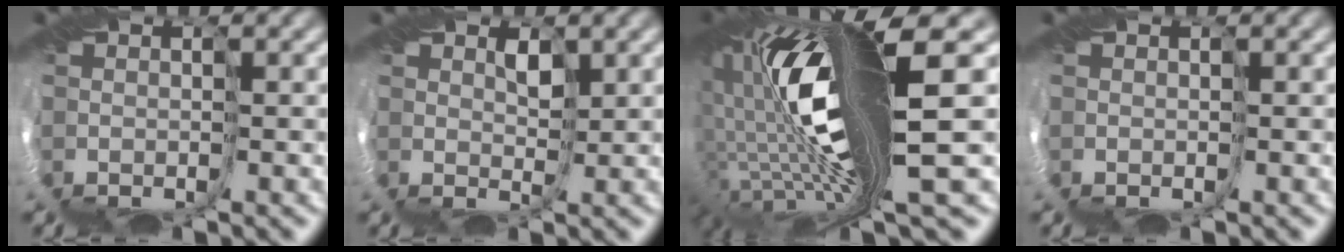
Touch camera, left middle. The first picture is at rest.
{"total": 1.1, "force": [1.1, 0.0, 0.1], "torque": [-0.007, 0.002, 0.024]}
{"total": 14.9, "force": [0.3, 3.3, 14.6], "torque": [-0.268, -0.029, 0.037]}
{"total": 0.0}